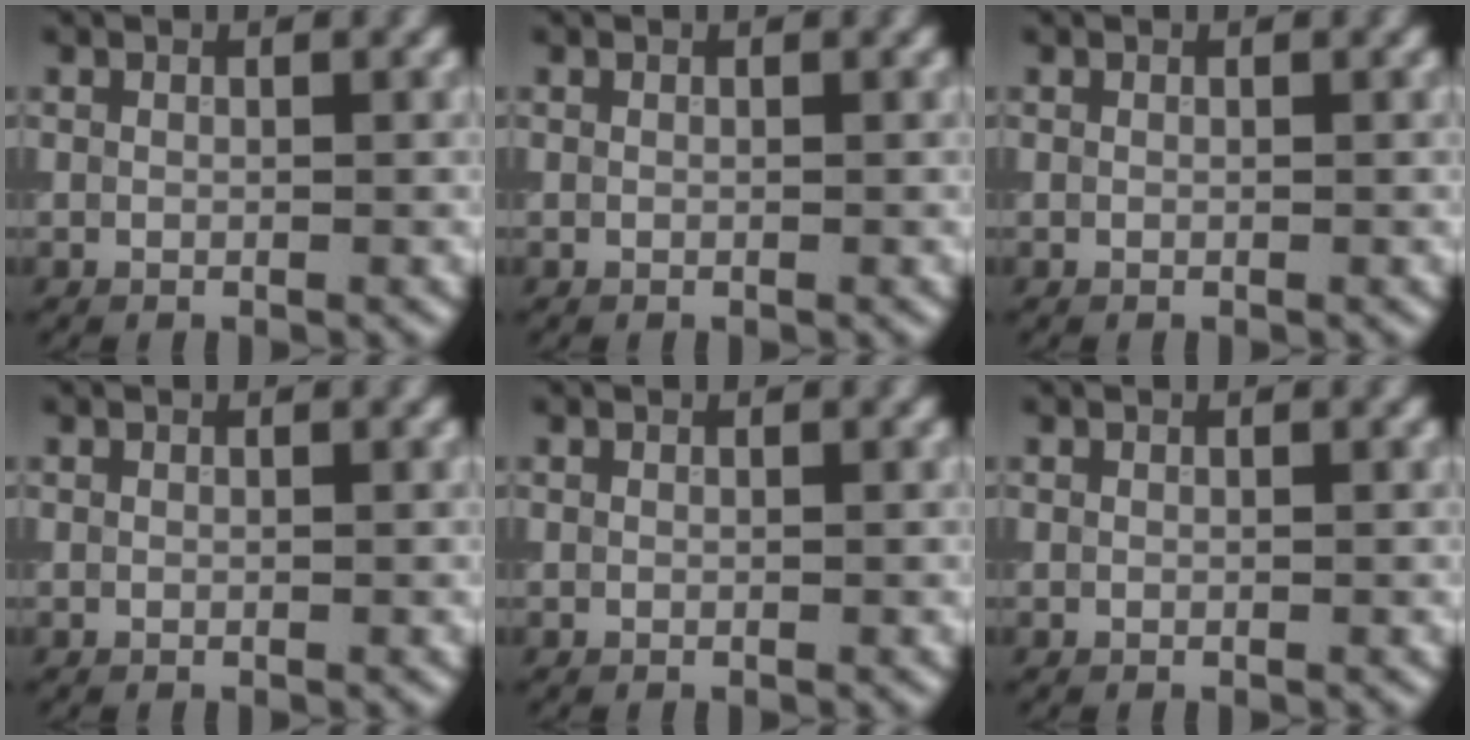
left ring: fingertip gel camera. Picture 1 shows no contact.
{"total": 0.0}
{"total": 0.0}
{"total": 0.0}
{"total": 0.0}
{"total": 0.0}